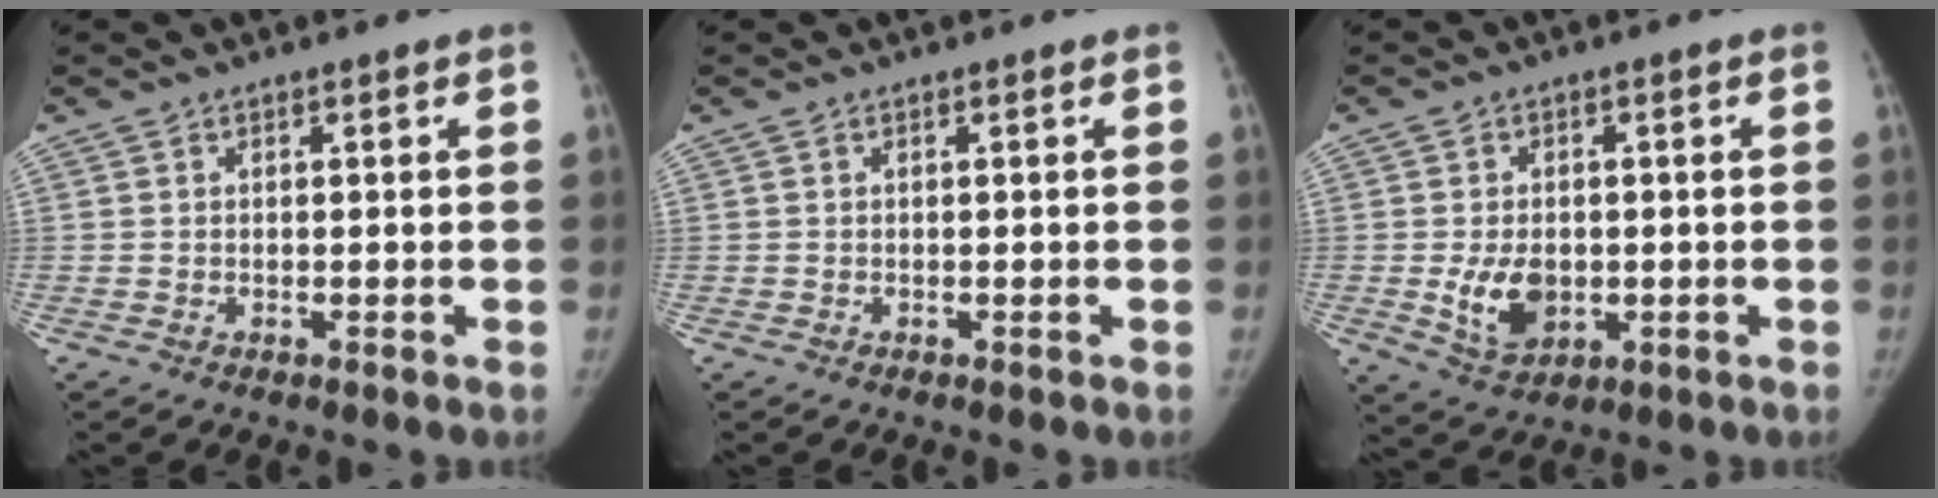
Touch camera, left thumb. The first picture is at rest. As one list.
[{"total": 0.0}, {"total": 7.5, "force": [-1.0, 5.3, 5.2], "torque": [-0.071, -0.008, -0.006]}]